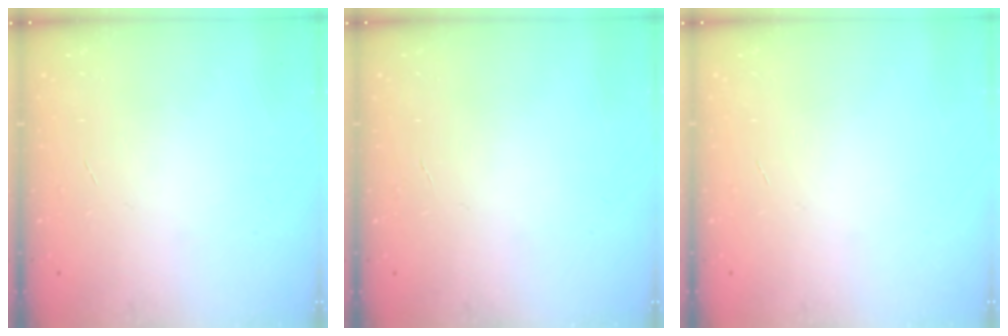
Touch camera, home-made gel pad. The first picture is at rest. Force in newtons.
{"total": 0.0}
{"total": 0.0}